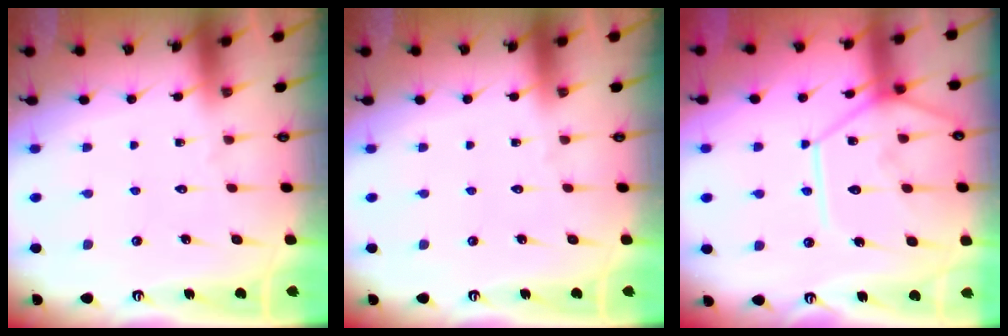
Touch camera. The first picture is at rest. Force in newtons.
{"total": 0.0}
{"total": 13.4, "press": 13.3, "slide": 1.5}